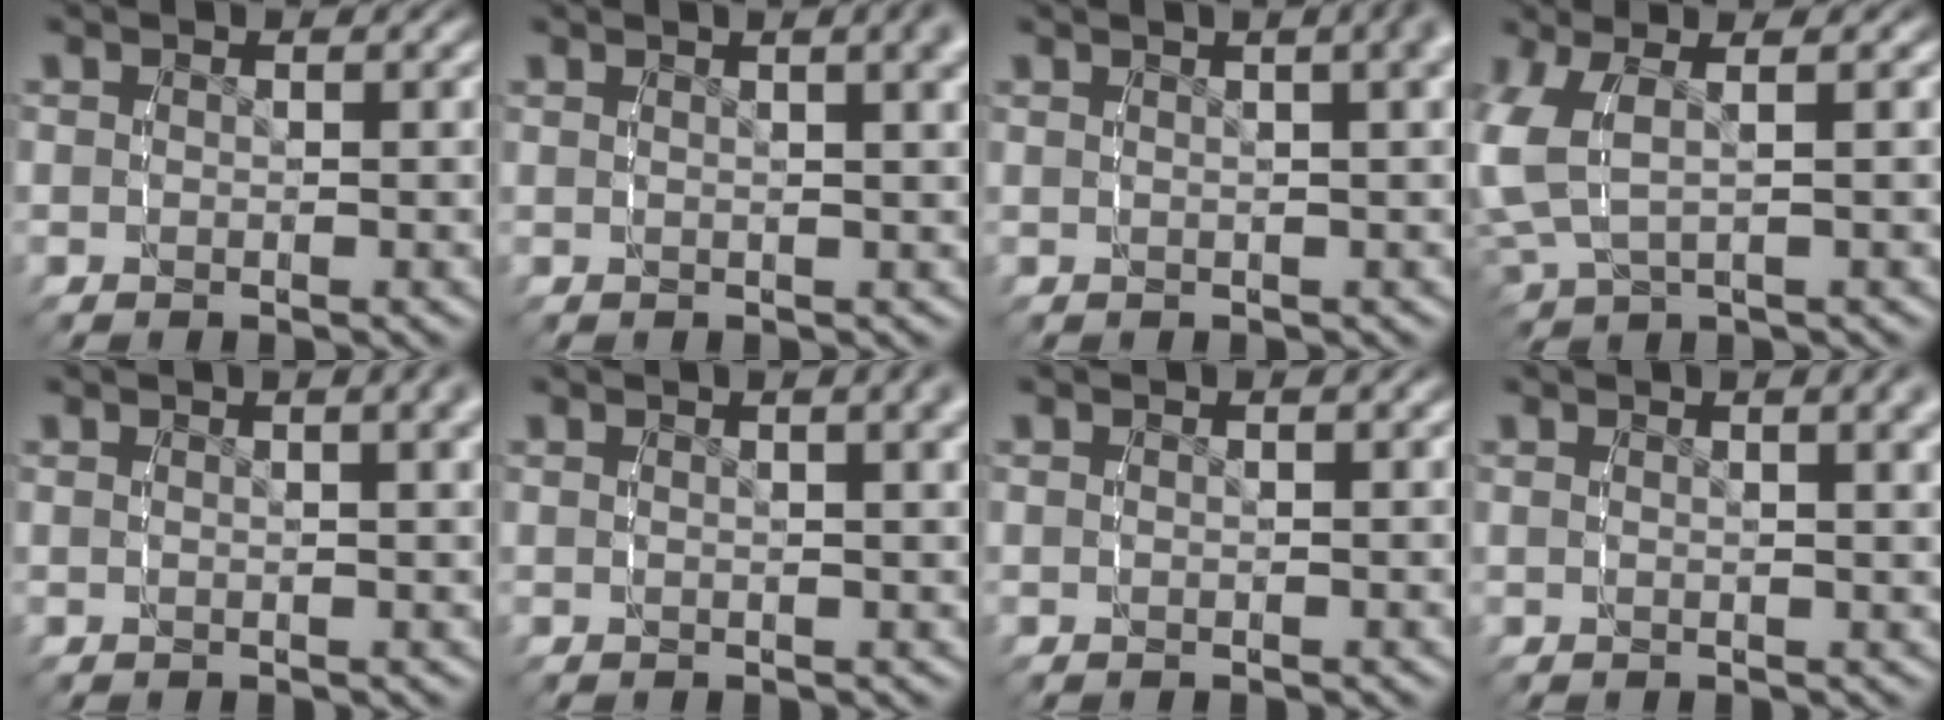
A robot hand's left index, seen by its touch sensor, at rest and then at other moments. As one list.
[{"total": 4.2, "force": [2.1, 1.0, 3.5], "torque": [-0.032, 0.018, 0.028]}, {"total": 5.4, "force": [2.4, 1.7, 4.5], "torque": [-0.038, 0.029, 0.027]}, {"total": 7.0, "force": [1.6, 4.4, 5.1], "torque": [-0.128, 0.004, 0.030]}, {"total": 3.1, "force": [1.6, 0.4, 2.7], "torque": [-0.023, 0.015, 0.021]}, {"total": 3.4, "force": [1.7, 0.5, 2.9], "torque": [-0.027, 0.014, 0.024]}, {"total": 0.6, "force": [0.2, -0.3, 0.5], "torque": [-0.007, 0.004, 0.004]}, {"total": 3.1, "force": [1.7, 0.3, 2.6], "torque": [-0.026, 0.011, 0.026]}]